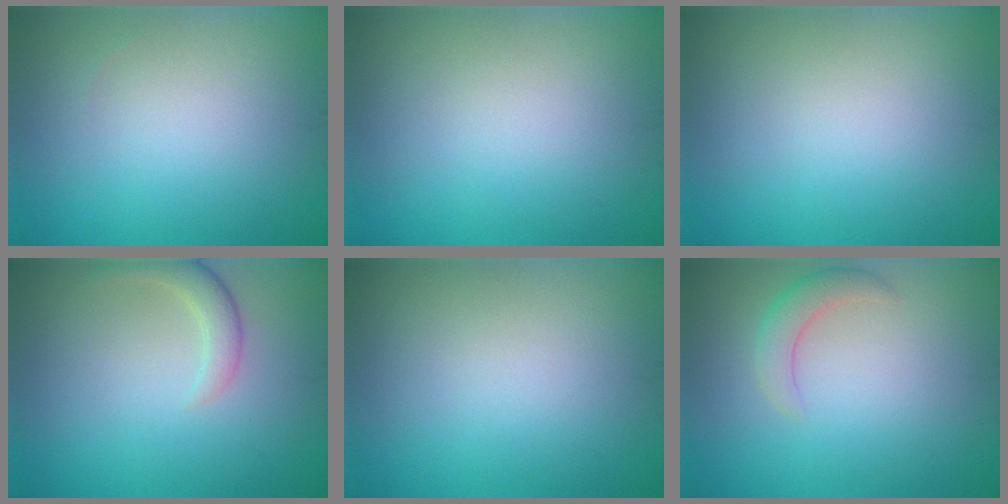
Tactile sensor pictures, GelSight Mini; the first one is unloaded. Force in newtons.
{"total": 0.0}
{"total": 0.0}
{"total": 2.2, "press": 2.2, "slide": 0.2}
{"total": 0.0}
{"total": 2.2, "press": 2.1, "slide": 0.2}